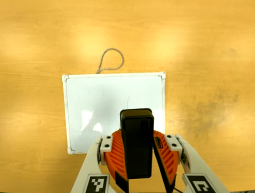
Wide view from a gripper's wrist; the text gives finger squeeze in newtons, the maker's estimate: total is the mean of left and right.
{"total": 8.3, "left": 9.1, "right": 7.6}